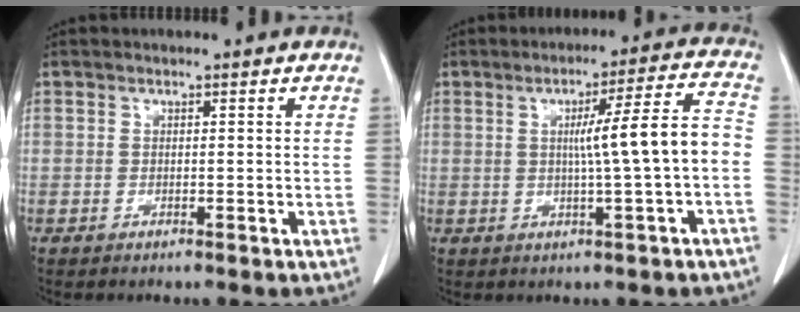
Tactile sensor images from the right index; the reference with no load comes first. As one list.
[{"total": 9.2, "force": [-0.8, -0.7, 9.1], "torque": [-0.132, 0.015, -0.011]}]